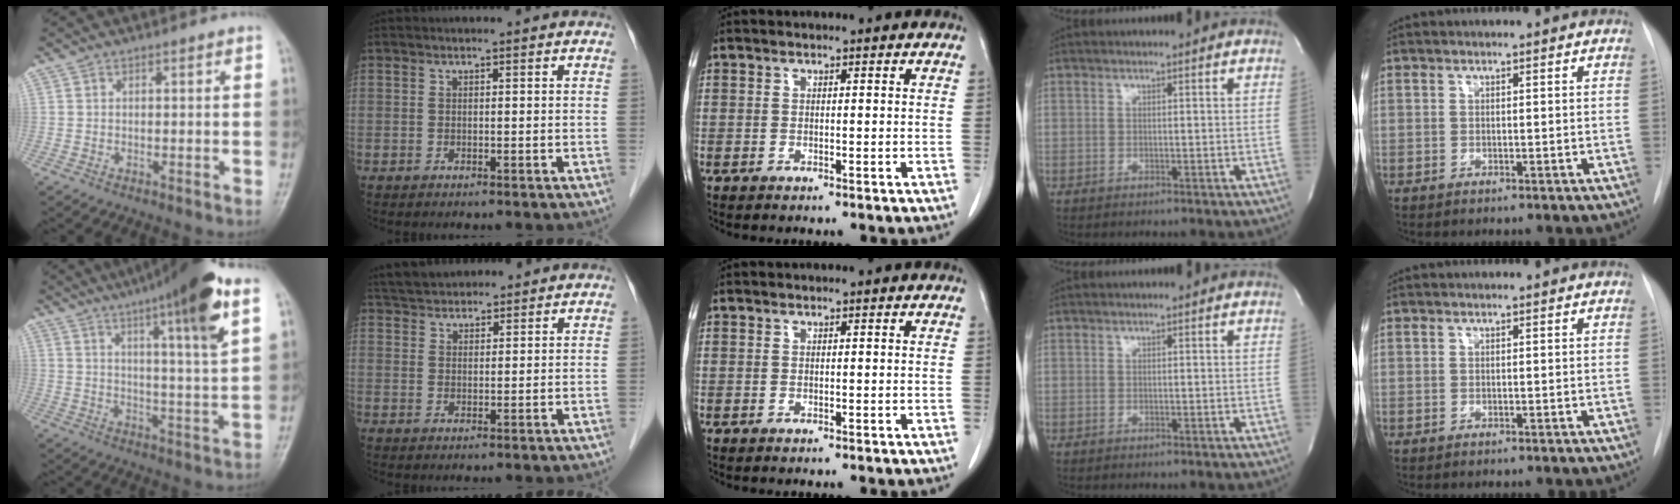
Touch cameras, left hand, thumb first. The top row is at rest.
{"thumb": {"total": 17.6, "force": [9.4, 1.7, 14.8], "torque": [-0.218, -0.030, 0.137]}, "index": {"total": 8.9, "force": [8.2, 2.7, 2.5], "torque": [-0.040, 0.038, 0.133]}}